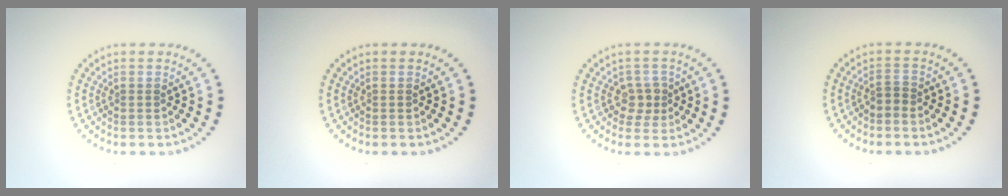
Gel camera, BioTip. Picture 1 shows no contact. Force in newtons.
{"total": 0.0}
{"total": 1.9, "press": 1.6, "slide": 1.0}
{"total": 1.2, "press": 0.8, "slide": 0.8}